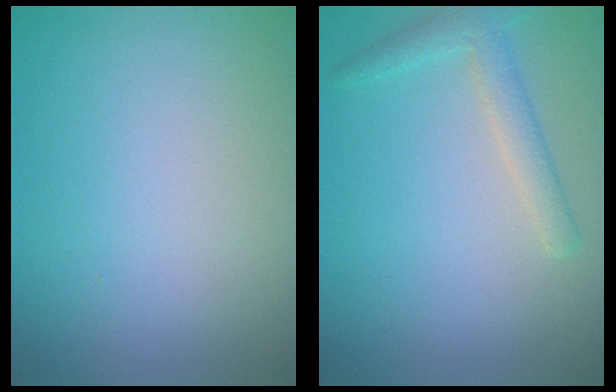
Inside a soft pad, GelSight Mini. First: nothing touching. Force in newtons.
{"total": 2.2, "press": 2.2, "slide": 0.1}